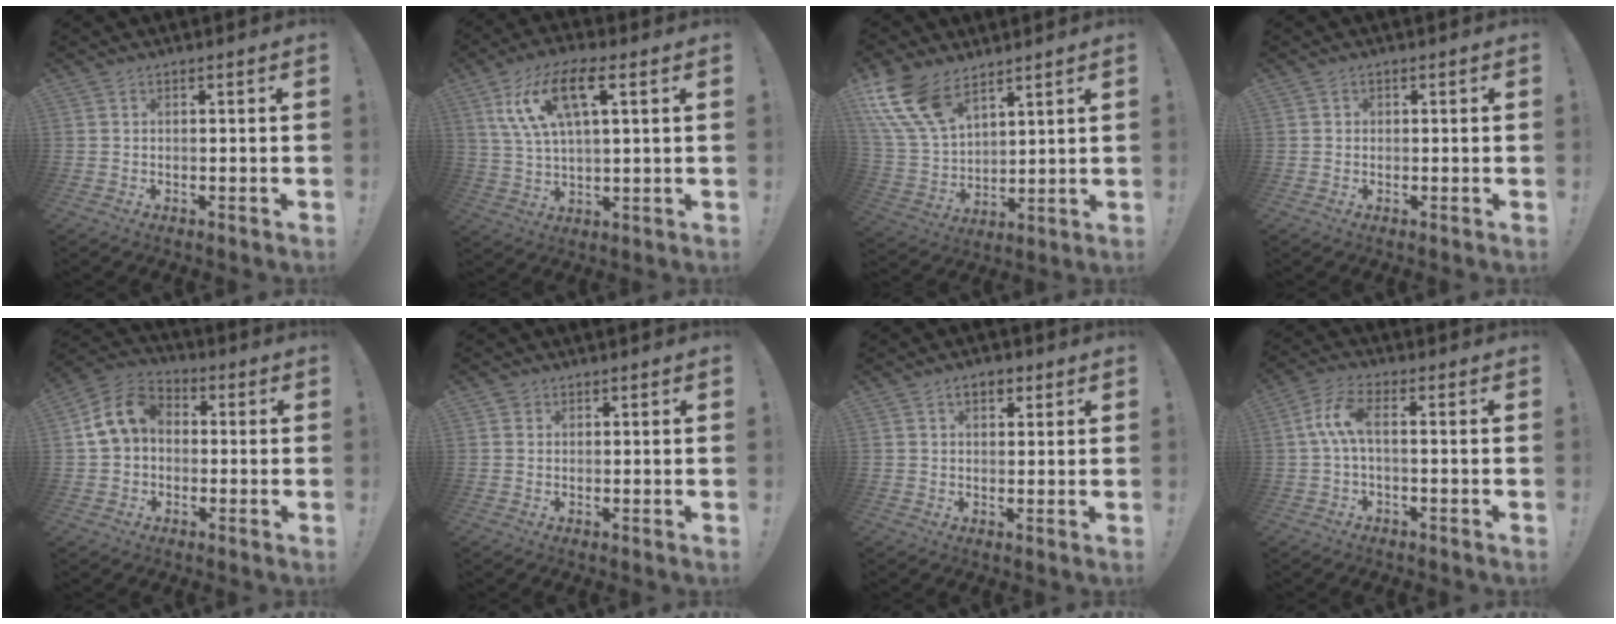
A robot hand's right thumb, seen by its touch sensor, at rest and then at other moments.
{"total": 14.1, "force": [6.1, 5.3, 11.5], "torque": [-0.219, -0.001, 0.109]}
{"total": 16.2, "force": [10.4, 8.7, 8.8], "torque": [-0.200, -0.062, 0.196]}
{"total": 0.9, "force": [0.0, 0.9, 0.2], "torque": [-0.002, 0.002, 0.000]}
{"total": 10.8, "force": [1.2, 8.1, 7.1], "torque": [-0.133, 0.014, 0.025]}
{"total": 1.0, "force": [0.6, 0.8, 0.0], "torque": [-0.005, 0.002, 0.012]}
{"total": 4.2, "force": [1.8, 2.6, 2.7], "torque": [-0.041, 0.006, 0.031]}
{"total": 7.7, "force": [0.0, 2.7, 7.3], "torque": [-0.139, 0.005, 0.000]}